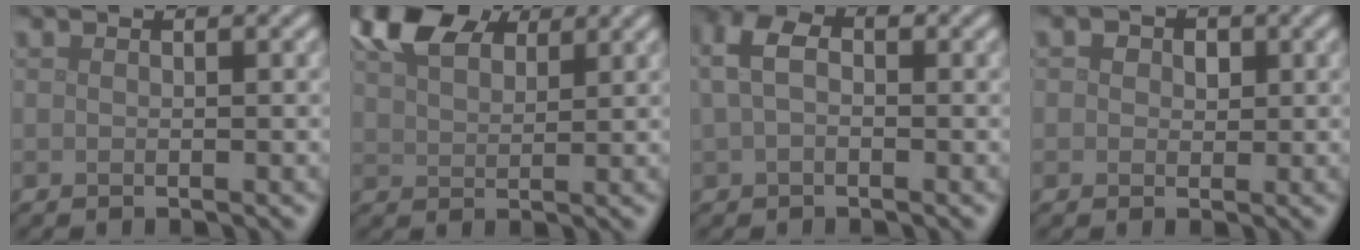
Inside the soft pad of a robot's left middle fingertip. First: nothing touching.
{"total": 7.8, "force": [5.0, 3.9, 4.6], "torque": [-0.101, 0.023, 0.084]}
{"total": 3.3, "force": [0.7, 2.3, 2.4], "torque": [-0.054, 0.009, 0.005]}
{"total": 2.2, "force": [0.8, 1.7, 1.0], "torque": [-0.011, 0.002, -0.004]}